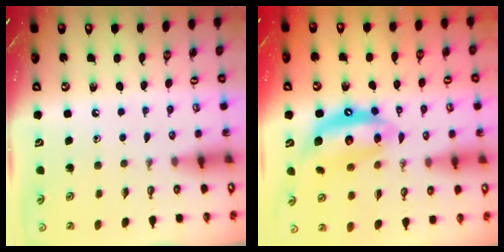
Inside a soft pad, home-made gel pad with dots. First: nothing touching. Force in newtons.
{"total": 12.7, "press": 12.7, "slide": 1.1}